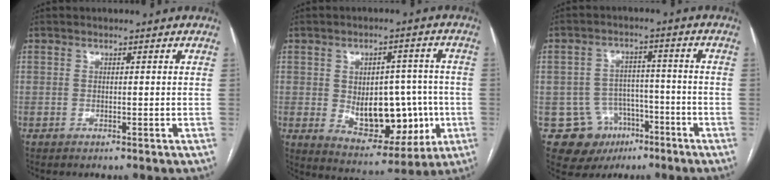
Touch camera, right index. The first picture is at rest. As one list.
[{"total": 13.5, "force": [-1.4, 7.8, 11.0], "torque": [-0.153, 0.014, 0.002]}, {"total": 9.1, "force": [-4.3, 7.9, 1.7], "torque": [-0.023, 0.022, -0.052]}]